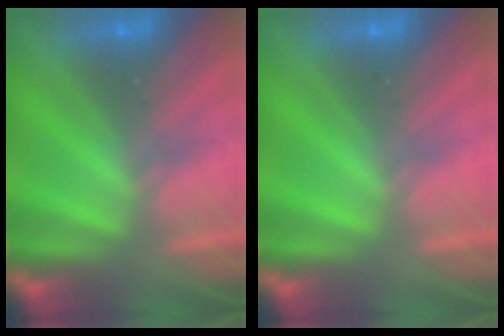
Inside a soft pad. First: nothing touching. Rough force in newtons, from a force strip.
{"total": 0.0}